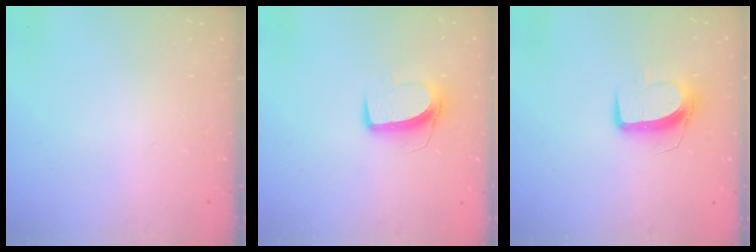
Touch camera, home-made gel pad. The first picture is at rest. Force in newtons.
{"total": 9.9, "press": 9.9, "slide": 0.4}
{"total": 10.5, "press": 10.5, "slide": 0.8}